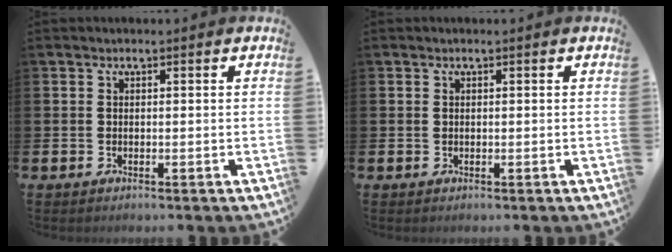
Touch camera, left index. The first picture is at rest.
{"total": 0.0}